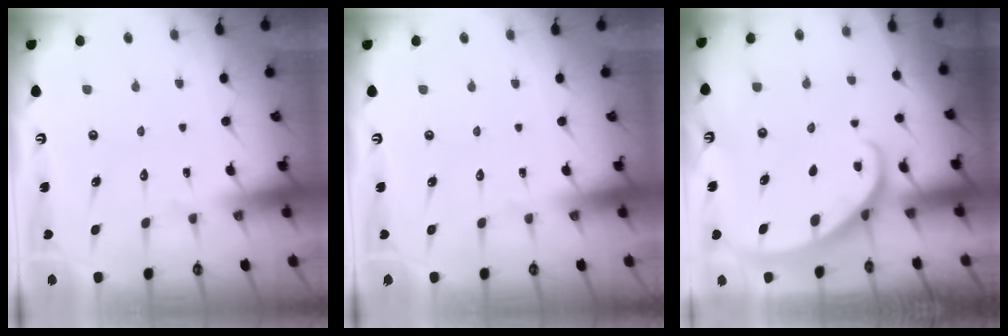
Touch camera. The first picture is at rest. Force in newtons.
{"total": 0.0}
{"total": 2.3, "press": 2.3, "slide": 0.1}